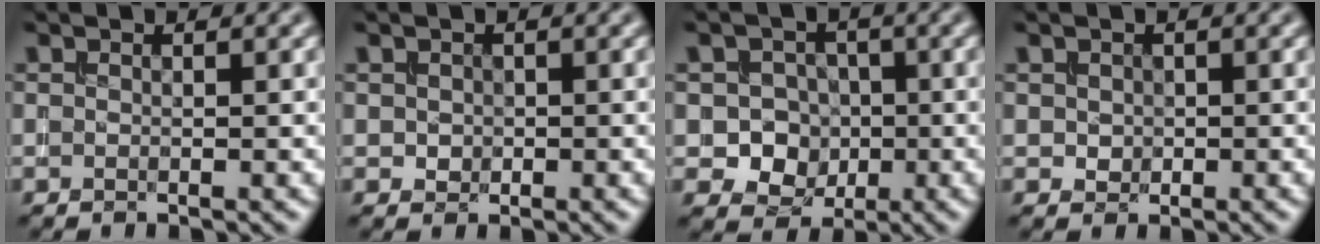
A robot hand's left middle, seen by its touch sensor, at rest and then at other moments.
{"total": 0.7, "force": [0.0, 0.7, 0.1], "torque": [-0.001, -0.002, 0.003]}
{"total": 4.3, "force": [-0.7, 3.8, 1.7], "torque": [-0.007, -0.001, -0.027]}
{"total": 0.8, "force": [0.1, 0.7, 0.1], "torque": [-0.001, -0.003, 0.006]}